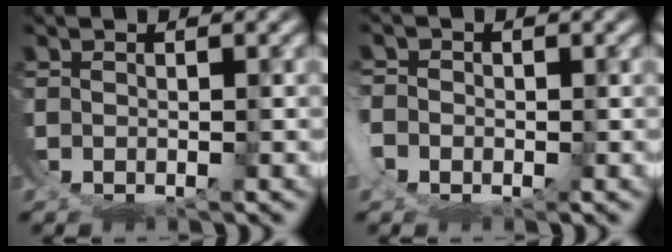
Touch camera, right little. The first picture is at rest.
{"total": 2.2, "force": [-1.1, 1.6, 1.0], "torque": [-0.035, -0.006, -0.022]}